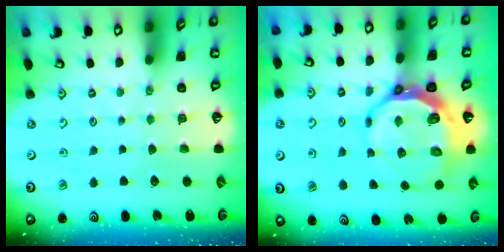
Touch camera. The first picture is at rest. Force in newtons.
{"total": 11.0, "press": 10.1, "slide": 4.3}